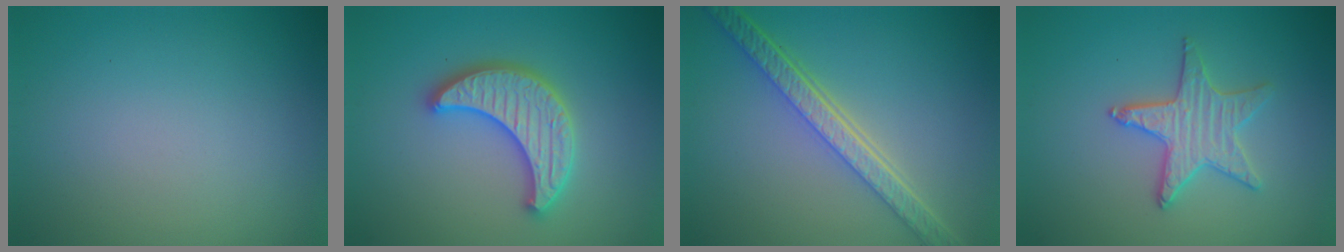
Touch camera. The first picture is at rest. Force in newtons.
{"total": 5.2, "press": 5.1, "slide": 0.8}
{"total": 5.7, "press": 4.4, "slide": 3.7}
{"total": 3.2, "press": 3.2, "slide": 0.2}